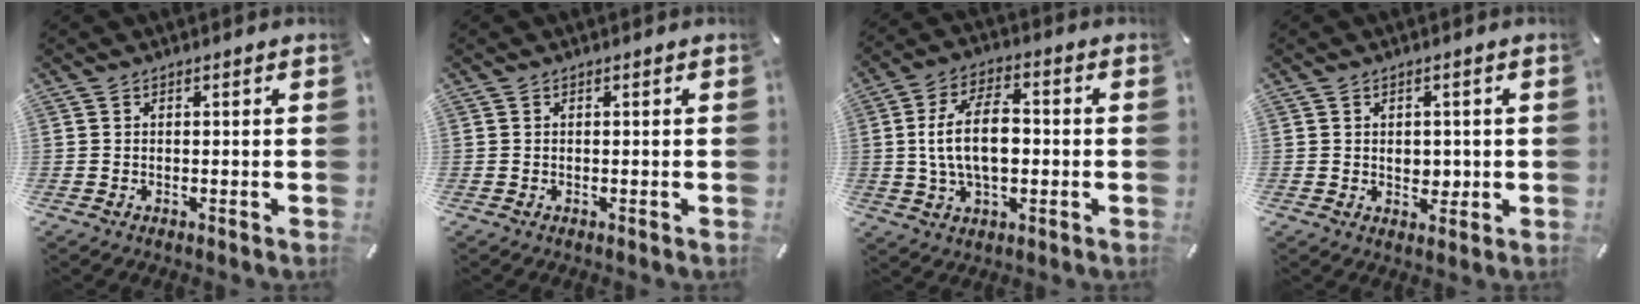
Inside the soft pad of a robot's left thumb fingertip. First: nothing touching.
{"total": 0.0}
{"total": 12.9, "force": [-0.2, 7.5, 10.5], "torque": [-0.200, 0.008, -0.005]}
{"total": 3.1, "force": [0.2, 2.6, 1.6], "torque": [-0.008, -0.005, -0.003]}